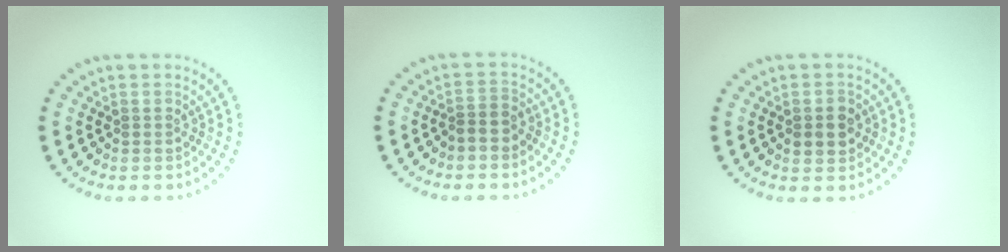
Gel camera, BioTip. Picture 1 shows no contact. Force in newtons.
{"total": 1.5, "press": 1.3, "slide": 0.7}
{"total": 2.1, "press": 2.1, "slide": 0.2}